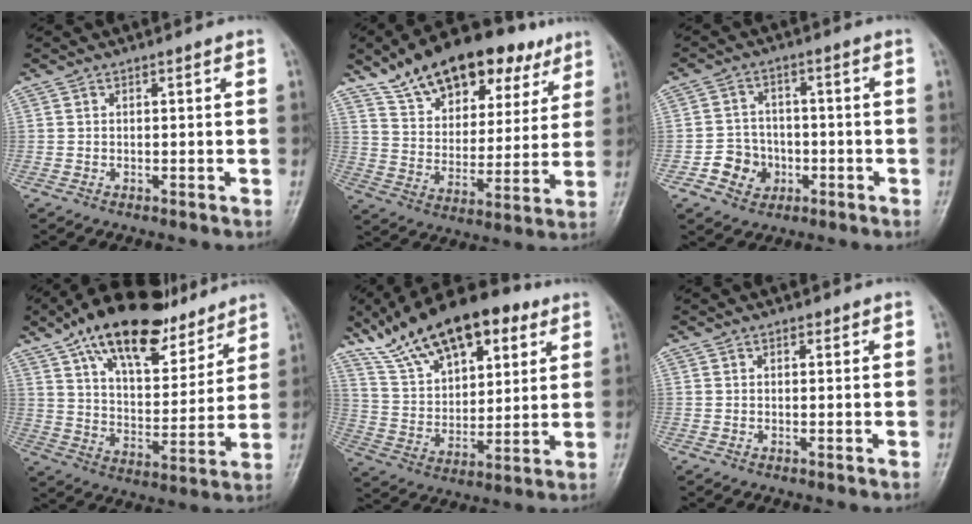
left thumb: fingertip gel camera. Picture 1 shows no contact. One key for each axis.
{"total": 19.9, "fx": 12.4, "fy": 10.6, "fz": 11.3, "tx": -0.146, "ty": -0.023, "tz": 0.206}
{"total": 6.7, "fx": -2.2, "fy": 6.0, "fz": 2.1, "tx": -0.003, "ty": 0.017, "tz": -0.037}
{"total": 21.8, "fx": 15.2, "fy": 9.3, "fz": 12.5, "tx": -0.168, "ty": -0.049, "tz": 0.252}
{"total": 21.5, "fx": 13.0, "fy": 10.4, "fz": 13.7, "tx": -0.205, "ty": -0.024, "tz": 0.231}
{"total": 1.0, "fx": 0.6, "fy": 0.6, "fz": 0.4, "tx": -0.002, "ty": -0.002, "tz": 0.006}